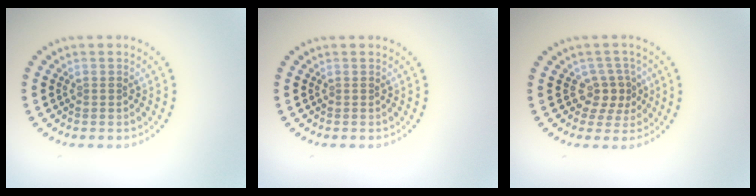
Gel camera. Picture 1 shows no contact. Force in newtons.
{"total": 0.0}
{"total": 2.4, "press": 1.9, "slide": 1.5}